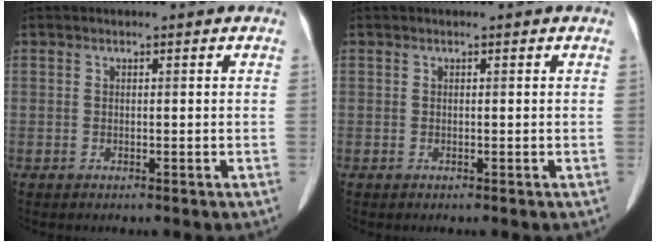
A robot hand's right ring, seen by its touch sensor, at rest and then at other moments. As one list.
[{"total": 0.0}]